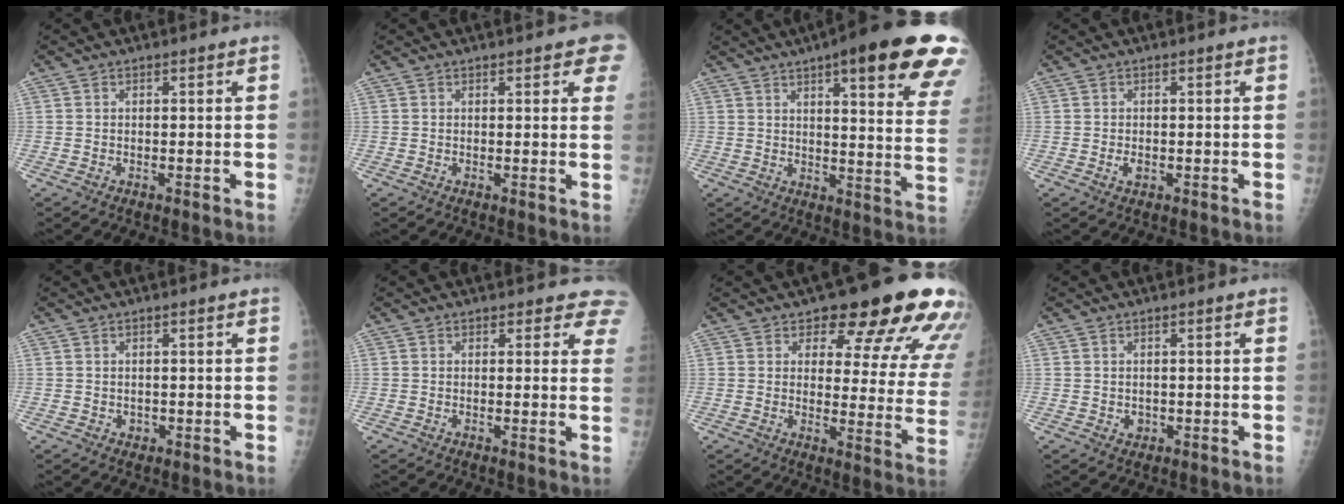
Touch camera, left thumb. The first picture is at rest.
{"total": 4.8, "force": [2.9, 1.6, 3.5], "torque": [-0.014, -0.001, 0.029]}
{"total": 24.9, "force": [14.6, 5.4, 19.4], "torque": [-0.208, -0.033, 0.177]}
{"total": 1.3, "force": [-0.3, 0.8, 0.9], "torque": [-0.016, -0.002, -0.003]}
{"total": 0.9, "force": [-0.1, 0.9, 0.4], "torque": [-0.004, 0.001, 0.002]}
{"total": 5.4, "force": [4.8, 2.3, 1.2], "torque": [0.031, -0.020, 0.031]}
{"total": 18.8, "force": [13.6, 6.8, 11.1], "torque": [-0.088, -0.076, 0.151]}
{"total": 1.3, "force": [-0.1, 1.2, 0.6], "torque": [-0.005, 0.001, 0.003]}